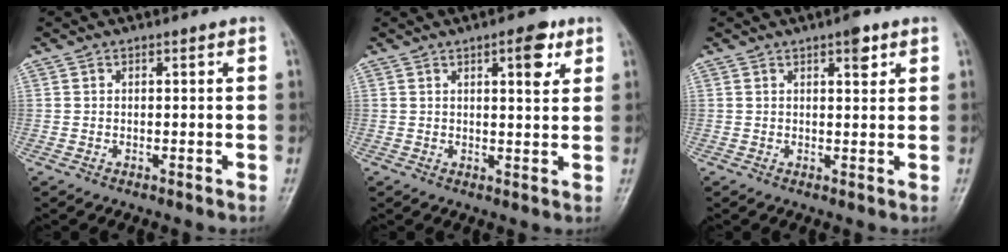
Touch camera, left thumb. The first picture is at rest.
{"total": 5.5, "force": [2.7, 2.0, 4.4], "torque": [-0.047, -0.010, 0.034]}
{"total": 3.2, "force": [1.8, 1.2, 2.4], "torque": [-0.024, -0.007, 0.024]}